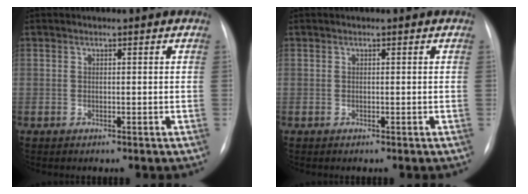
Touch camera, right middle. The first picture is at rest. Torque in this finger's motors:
{"motor_torque": [0.23, -0.15, 0.09, 0.01]}